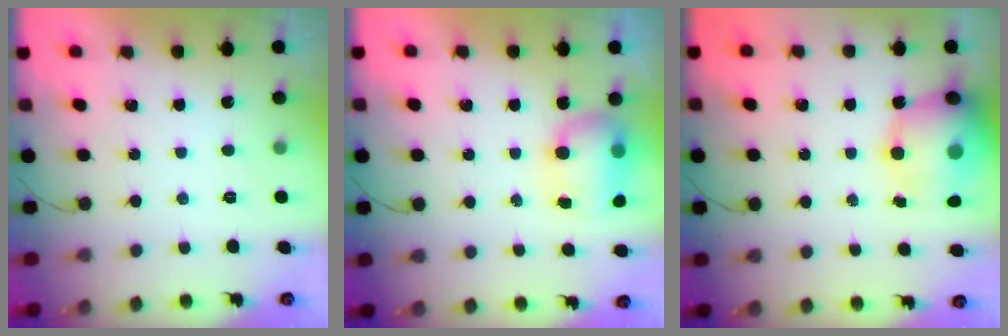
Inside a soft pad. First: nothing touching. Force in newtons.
{"total": 8.7, "press": 8.3, "slide": 2.5}
{"total": 14.9, "press": 14.5, "slide": 3.3}